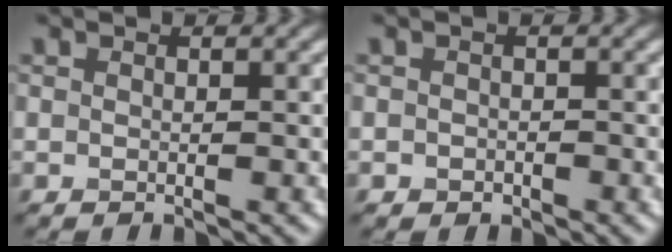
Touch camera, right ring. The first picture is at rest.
{"total": 0.8, "force": [-0.4, 0.6, 0.2], "torque": [-0.001, -0.003, -0.008]}